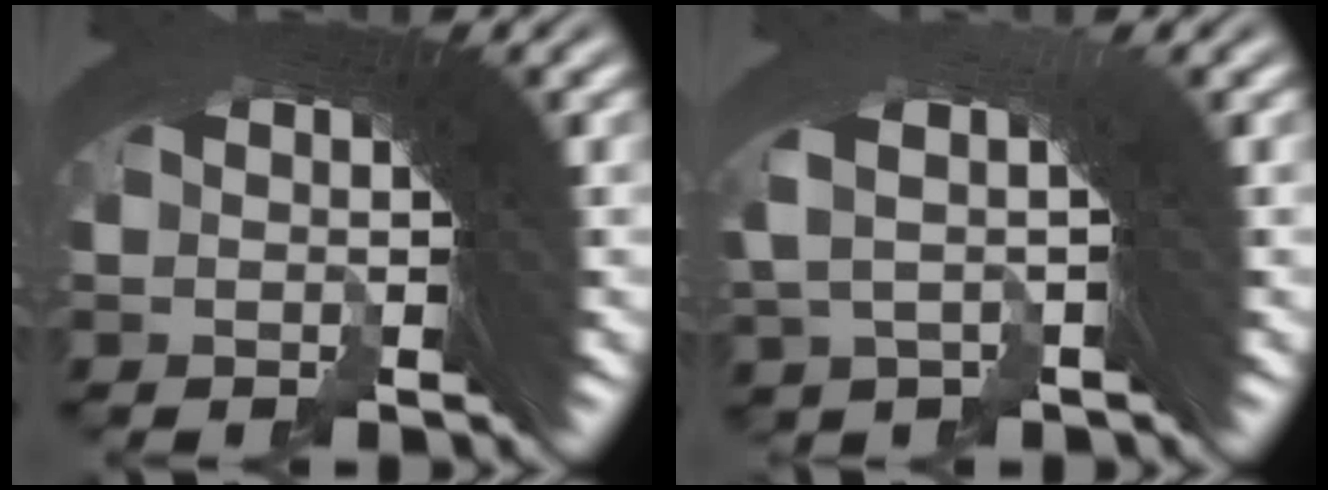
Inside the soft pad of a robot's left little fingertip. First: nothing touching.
{"total": 2.4, "force": [0.6, 0.8, 2.2], "torque": [-0.028, 0.016, 0.007]}